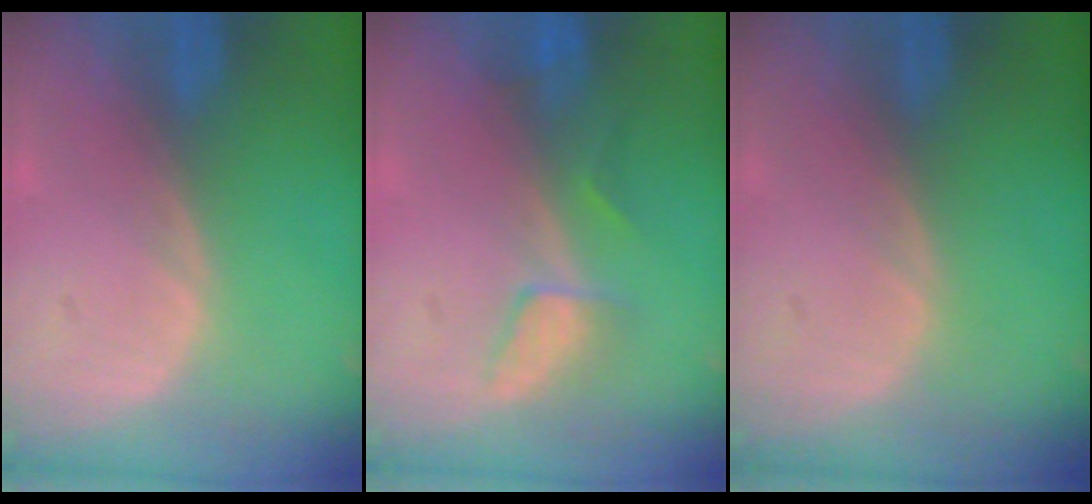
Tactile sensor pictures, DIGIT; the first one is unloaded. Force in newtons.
{"total": 3.2, "press": 3.1, "slide": 0.3}
{"total": 0.0}